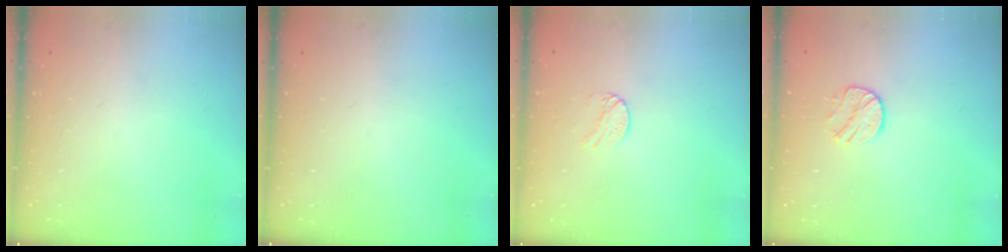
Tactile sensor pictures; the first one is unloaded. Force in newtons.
{"total": 0.0}
{"total": 6.0, "press": 5.9, "slide": 0.5}
{"total": 8.7, "press": 8.7, "slide": 0.5}